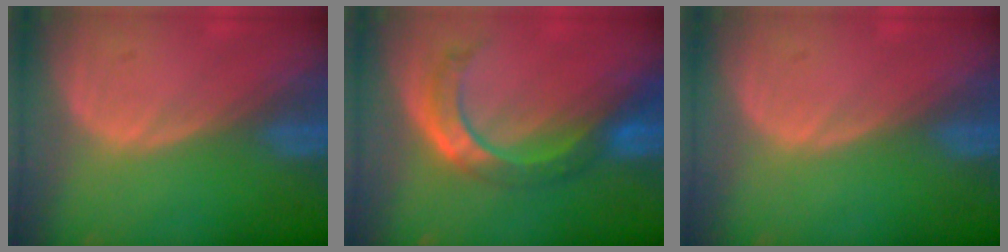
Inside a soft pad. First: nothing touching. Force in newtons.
{"total": 7.2, "press": 6.9, "slide": 2.2}
{"total": 0.0}